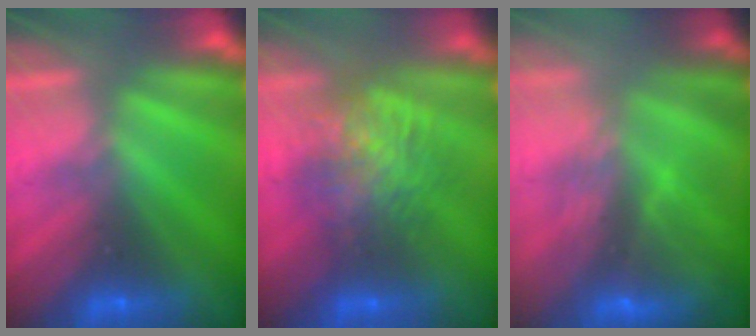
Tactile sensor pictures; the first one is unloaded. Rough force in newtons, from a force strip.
{"total": 9.1}
{"total": 9.8}